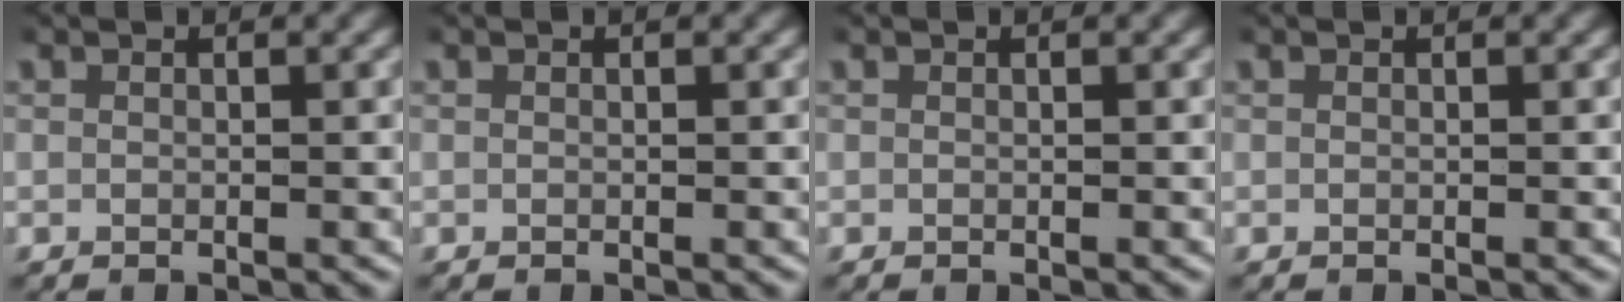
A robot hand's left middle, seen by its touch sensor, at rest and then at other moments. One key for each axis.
{"total": 0.0}
{"total": 0.0}
{"total": 0.0}